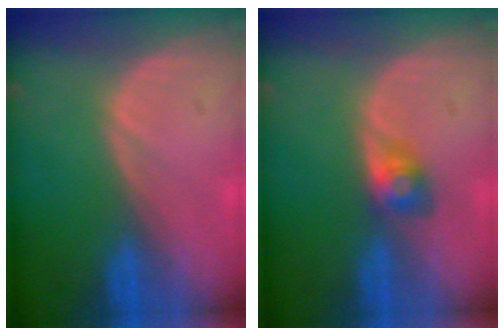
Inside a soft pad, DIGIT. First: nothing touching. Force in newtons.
{"total": 2.9, "press": 2.7, "slide": 1.0}